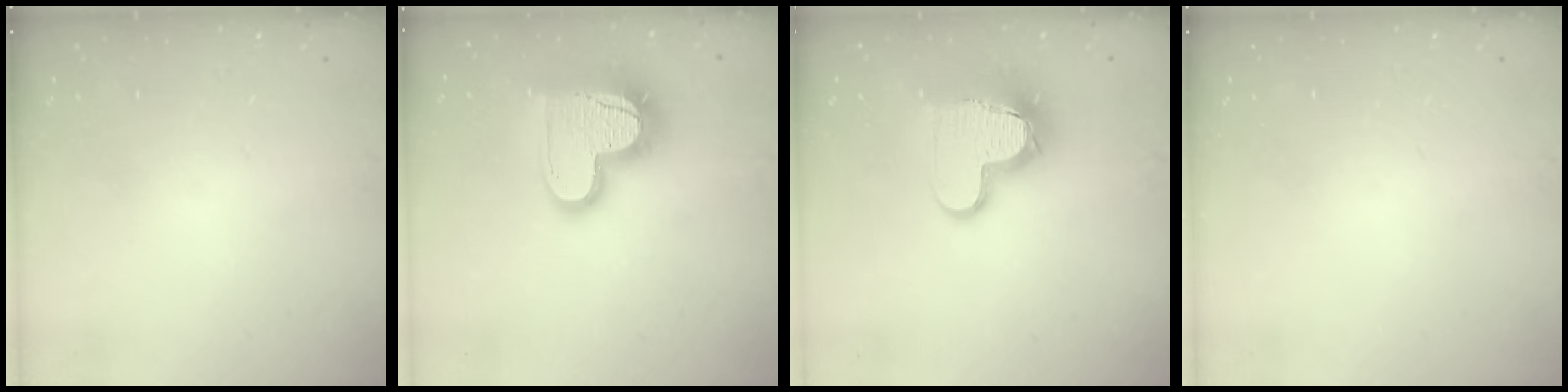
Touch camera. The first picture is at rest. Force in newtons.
{"total": 17.7, "press": 17.7, "slide": 1.5}
{"total": 12.7, "press": 12.7, "slide": 1.4}
{"total": 0.0}